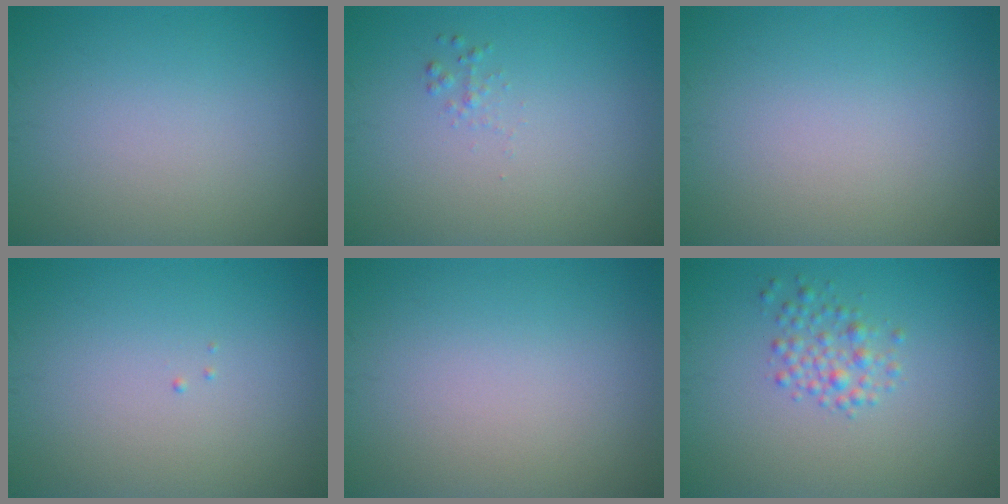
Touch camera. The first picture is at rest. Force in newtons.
{"total": 0.6, "press": 0.6, "slide": 0.0}
{"total": 0.0}
{"total": 0.0}
{"total": 0.0}
{"total": 2.1, "press": 2.1, "slide": 0.1}